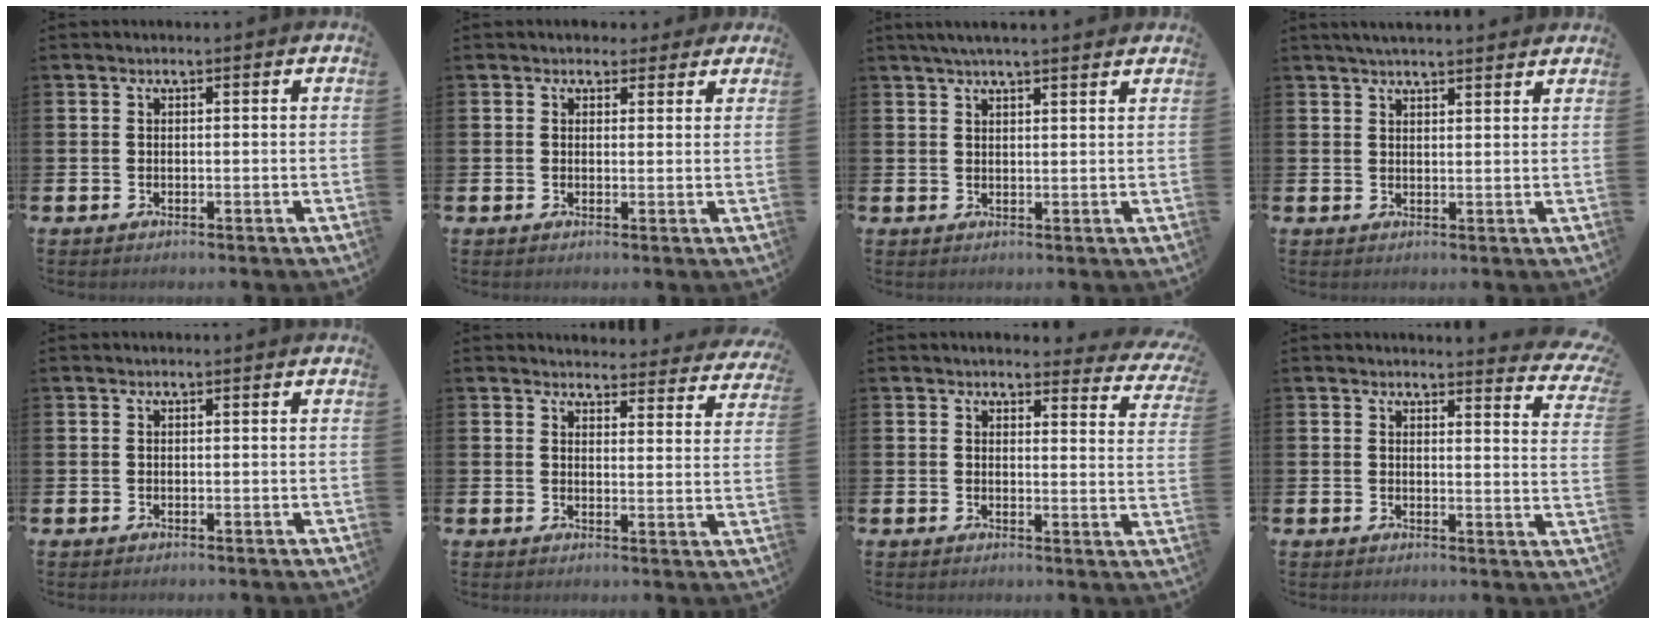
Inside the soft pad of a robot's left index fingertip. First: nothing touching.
{"total": 2.3, "force": [1.8, 1.4, 0.0], "torque": [0.010, -0.003, 0.029]}
{"total": 3.5, "force": [3.1, 0.2, 1.5], "torque": [-0.034, -0.003, 0.057]}
{"total": 3.2, "force": [3.1, 0.2, 0.8], "torque": [-0.020, -0.009, 0.056]}
{"total": 0.0}
{"total": 3.7, "force": [3.6, 0.9, 0.0], "torque": [-0.003, -0.027, 0.061]}
{"total": 3.2, "force": [3.0, 0.9, 0.4], "torque": [0.001, -0.024, 0.048]}
{"total": 3.1, "force": [3.0, 0.2, 0.3], "torque": [0.003, -0.028, 0.049]}